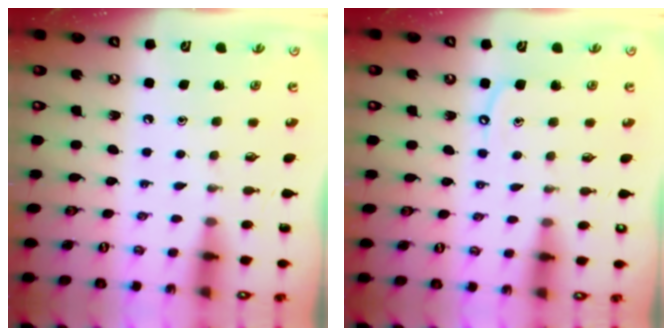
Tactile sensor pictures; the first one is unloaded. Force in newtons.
{"total": 4.0, "press": 4.0, "slide": 0.3}